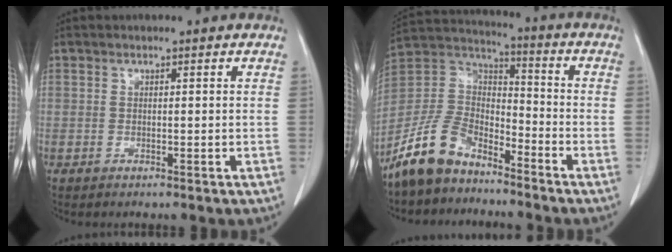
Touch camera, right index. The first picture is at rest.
{"total": 11.4, "force": [-8.8, 5.2, 4.9], "torque": [-0.115, 0.020, -0.179]}